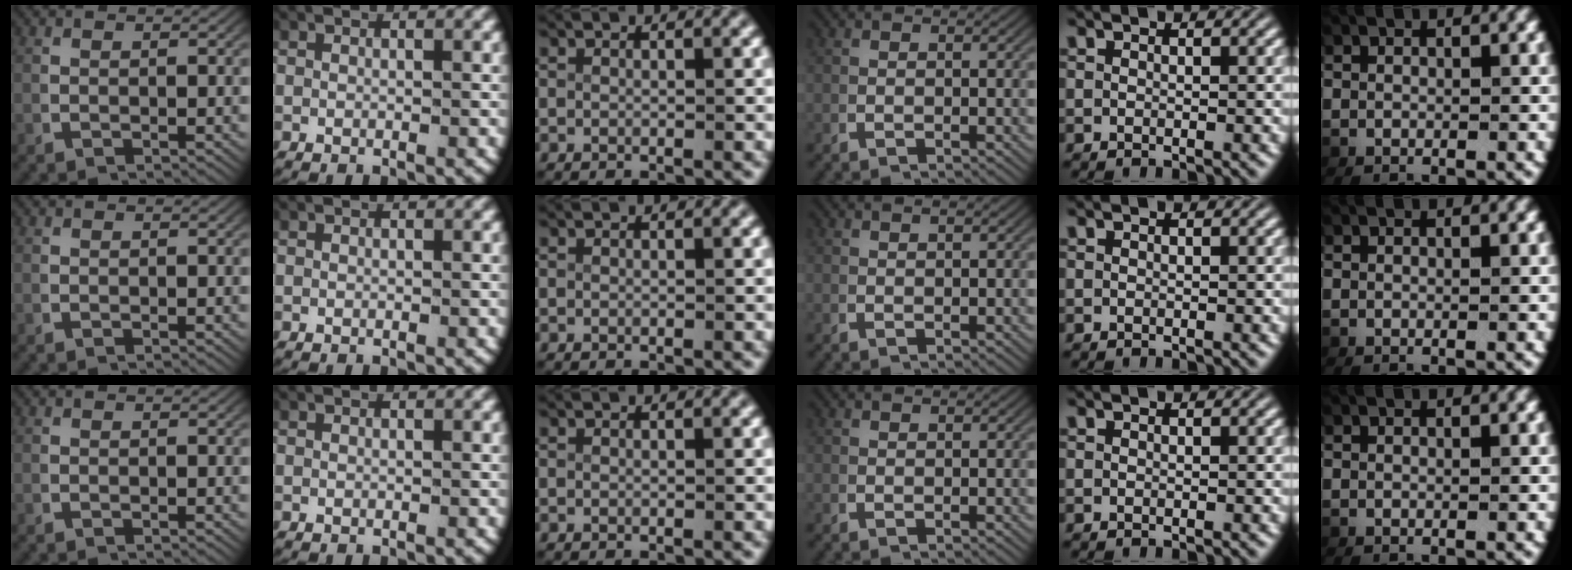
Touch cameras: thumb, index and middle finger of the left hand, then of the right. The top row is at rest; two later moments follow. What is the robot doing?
{"motion": "lift_and_place", "object": "plastic wrap"}